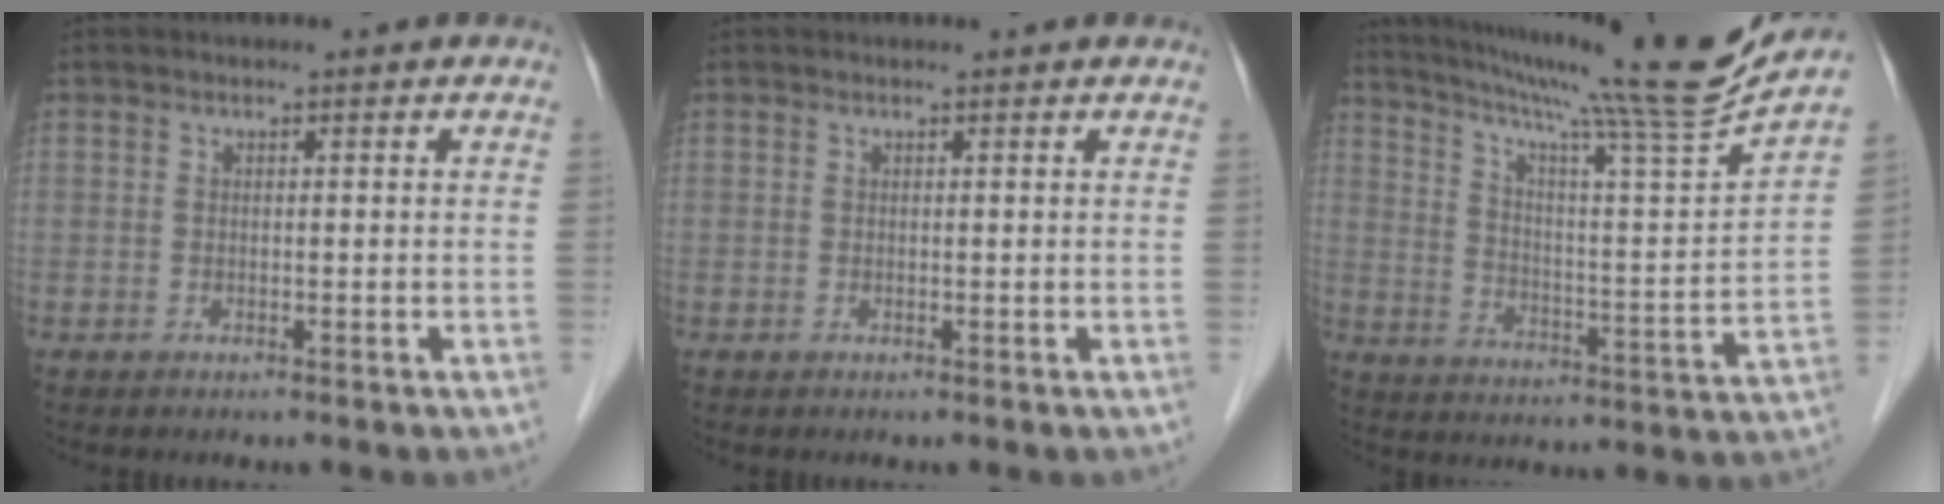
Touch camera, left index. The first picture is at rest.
{"total": 1.5, "force": [1.5, 0.1, 0.3], "torque": [-0.011, 0.009, 0.015]}
{"total": 22.9, "force": [20.0, -2.9, 10.8], "torque": [-0.182, -0.049, 0.286]}